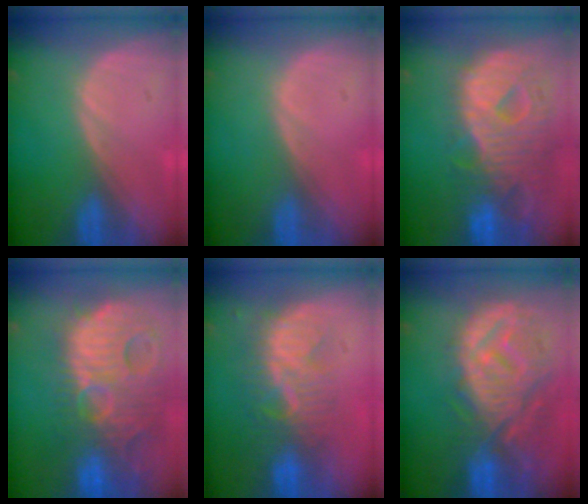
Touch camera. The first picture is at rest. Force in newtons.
{"total": 0.0}
{"total": 12.8, "press": 11.0, "slide": 6.6}
{"total": 15.0, "press": 13.0, "slide": 7.4}
{"total": 8.4, "press": 7.6, "slide": 3.6}
{"total": 12.6, "press": 11.1, "slide": 6.0}